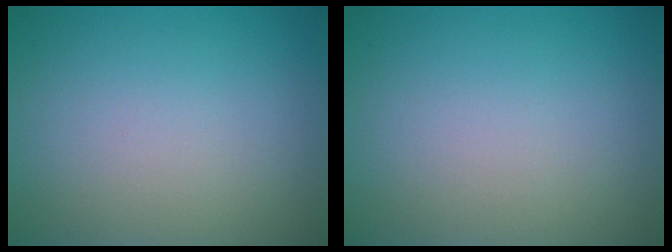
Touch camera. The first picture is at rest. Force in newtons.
{"total": 0.0}